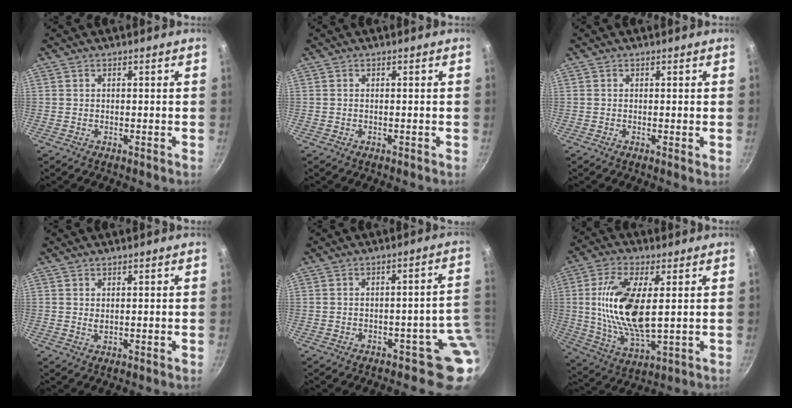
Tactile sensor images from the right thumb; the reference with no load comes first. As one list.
[{"total": 0.0}, {"total": 0.8, "force": [0.0, 0.0, 0.8], "torque": [-0.011, -0.003, -0.003]}, {"total": 1.0, "force": [0.5, 0.4, 0.8], "torque": [-0.014, -0.006, 0.007]}, {"total": 5.8, "force": [-1.7, 3.8, 4.0], "torque": [0.020, 0.032, -0.024]}, {"total": 16.3, "force": [2.3, 6.9, 14.5], "torque": [-0.284, -0.009, 0.045]}]